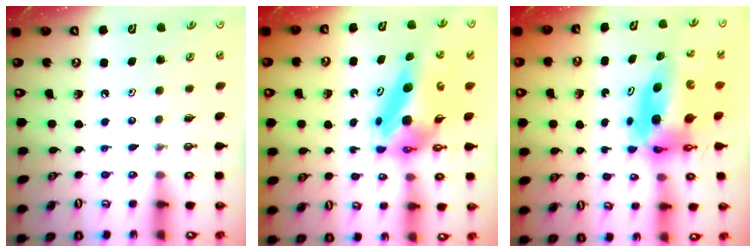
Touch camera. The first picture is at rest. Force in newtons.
{"total": 12.0, "press": 11.9, "slide": 1.0}
{"total": 8.3, "press": 8.3, "slide": 0.7}